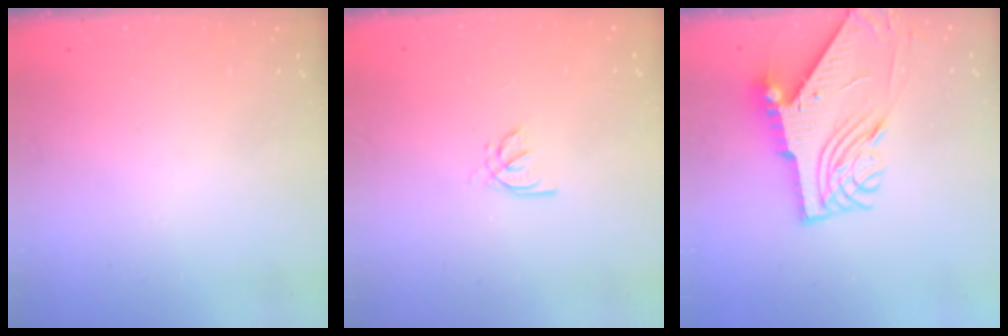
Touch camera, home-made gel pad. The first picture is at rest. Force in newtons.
{"total": 1.4, "press": 1.3, "slide": 0.4}
{"total": 11.4, "press": 11.3, "slide": 1.2}